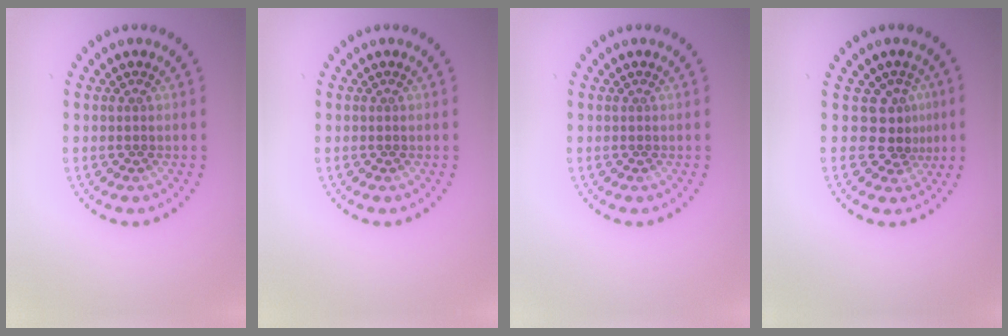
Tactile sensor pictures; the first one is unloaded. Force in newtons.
{"total": 0.0}
{"total": 0.0}
{"total": 2.6, "press": 1.9, "slide": 1.8}